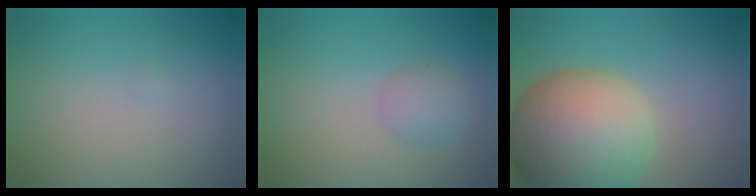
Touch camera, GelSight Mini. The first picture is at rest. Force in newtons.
{"total": 2.0, "press": 2.0, "slide": 0.0}
{"total": 12.0, "press": 12.0, "slide": 1.0}